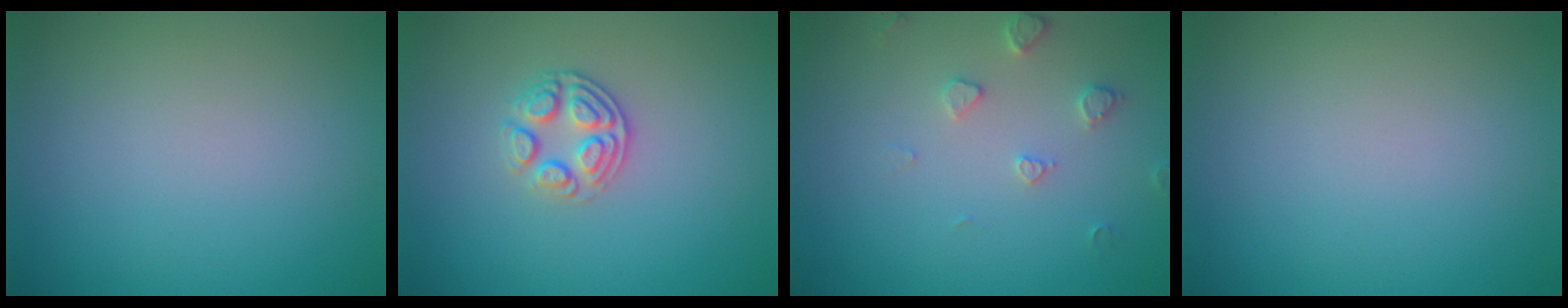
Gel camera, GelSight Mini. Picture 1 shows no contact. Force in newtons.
{"total": 2.6, "press": 2.4, "slide": 1.1}
{"total": 1.9, "press": 1.8, "slide": 0.3}
{"total": 0.0}